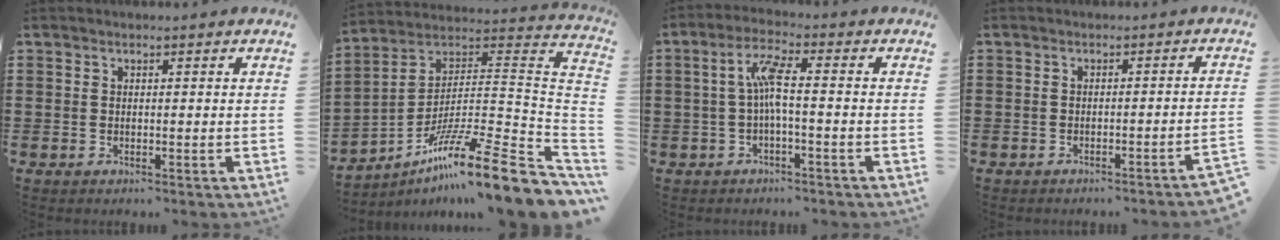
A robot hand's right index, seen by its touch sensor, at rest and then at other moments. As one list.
[{"total": 15.5, "force": [-10.6, 0.0, 11.2], "torque": [-0.181, 0.014, -0.193]}, {"total": 5.1, "force": [-0.3, 0.8, 5.0], "torque": [-0.104, 0.003, -0.012]}, {"total": 1.3, "force": [-1.3, -0.2, 0.4], "torque": [-0.009, 0.001, -0.026]}]